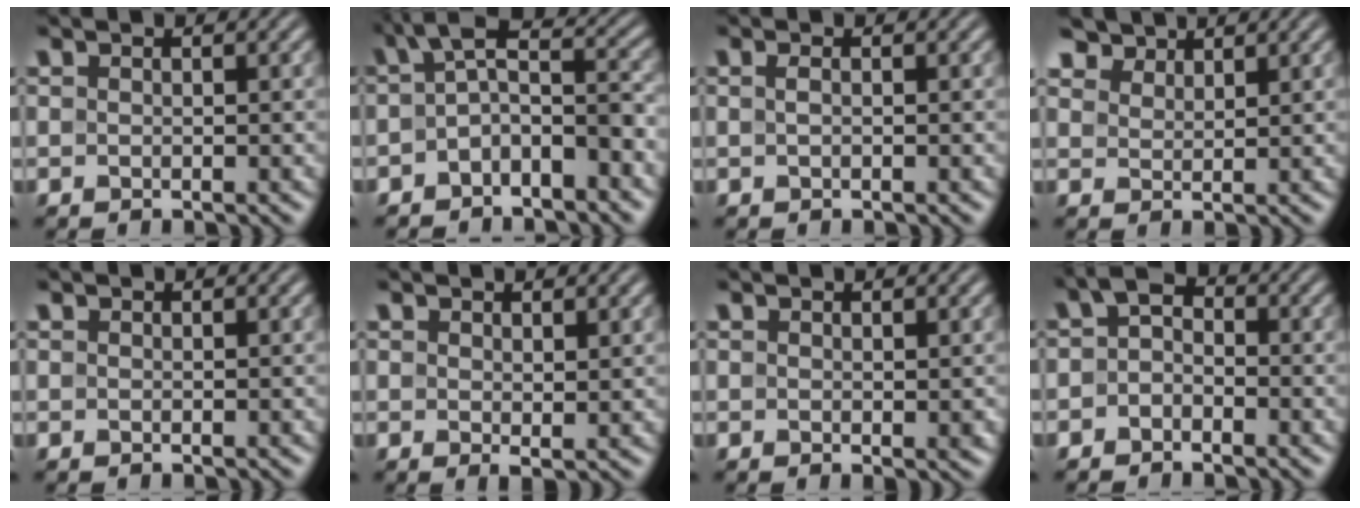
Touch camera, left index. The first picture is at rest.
{"total": 4.8, "force": [-1.2, 2.3, 4.1], "torque": [-0.066, 0.012, -0.032]}
{"total": 0.7, "force": [0.0, 0.2, 0.6], "torque": [-0.016, 0.000, 0.001]}
{"total": 3.1, "force": [2.7, 1.3, 0.5], "torque": [-0.021, -0.009, 0.060]}
{"total": 0.0}
{"total": 1.2, "force": [0.6, 0.5, 0.9], "torque": [-0.014, -0.006, 0.012]}
{"total": 0.8, "force": [0.1, 0.4, 0.8], "torque": [-0.007, -0.002, 0.002]}
{"total": 2.4, "force": [-0.7, 1.8, 1.5], "torque": [-0.024, 0.008, -0.025]}